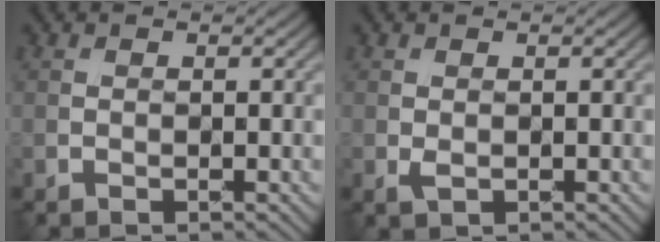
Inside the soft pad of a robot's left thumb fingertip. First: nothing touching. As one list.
[{"total": 0.8, "force": [-0.1, 0.5, 0.5], "torque": [-0.014, -0.003, -0.001]}]